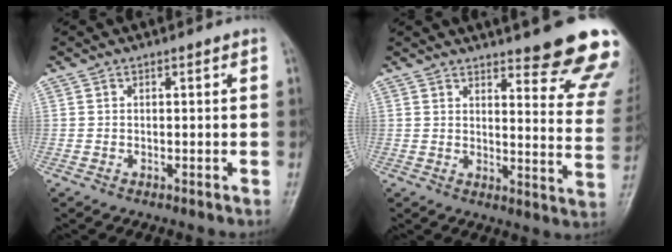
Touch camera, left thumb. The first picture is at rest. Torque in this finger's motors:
{"motor_torque": [2.31, 1.25, 1.55, -1.22, 0.23]}